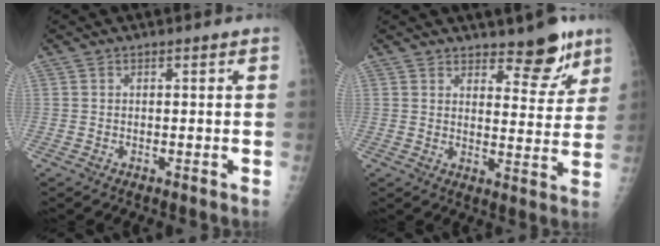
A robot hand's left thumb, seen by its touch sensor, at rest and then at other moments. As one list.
[{"total": 8.2, "force": [6.1, 3.4, 4.3], "torque": [-0.023, -0.044, 0.089]}]